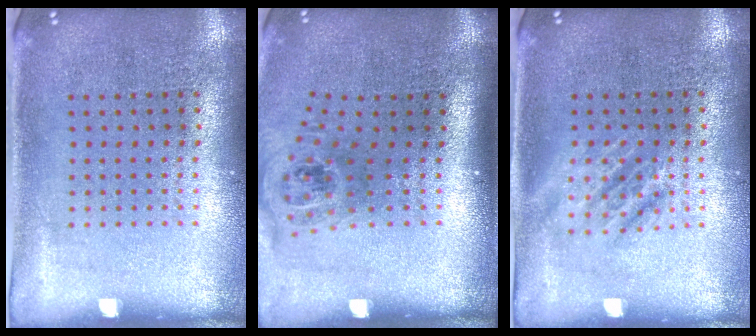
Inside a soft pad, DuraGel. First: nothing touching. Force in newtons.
{"total": 1.6, "press": 1.2, "slide": 1.2}
{"total": 1.1, "press": 1.1, "slide": 0.2}